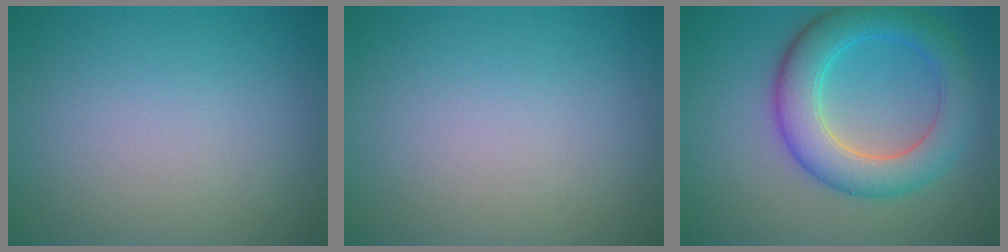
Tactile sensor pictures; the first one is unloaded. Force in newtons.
{"total": 0.0}
{"total": 6.6, "press": 6.6, "slide": 0.1}